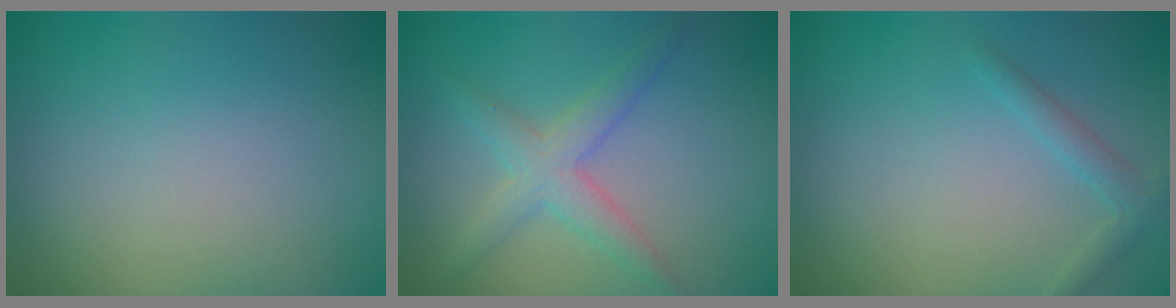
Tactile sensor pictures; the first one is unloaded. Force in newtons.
{"total": 2.4, "press": 2.4, "slide": 0.1}
{"total": 1.6, "press": 1.6, "slide": 0.1}